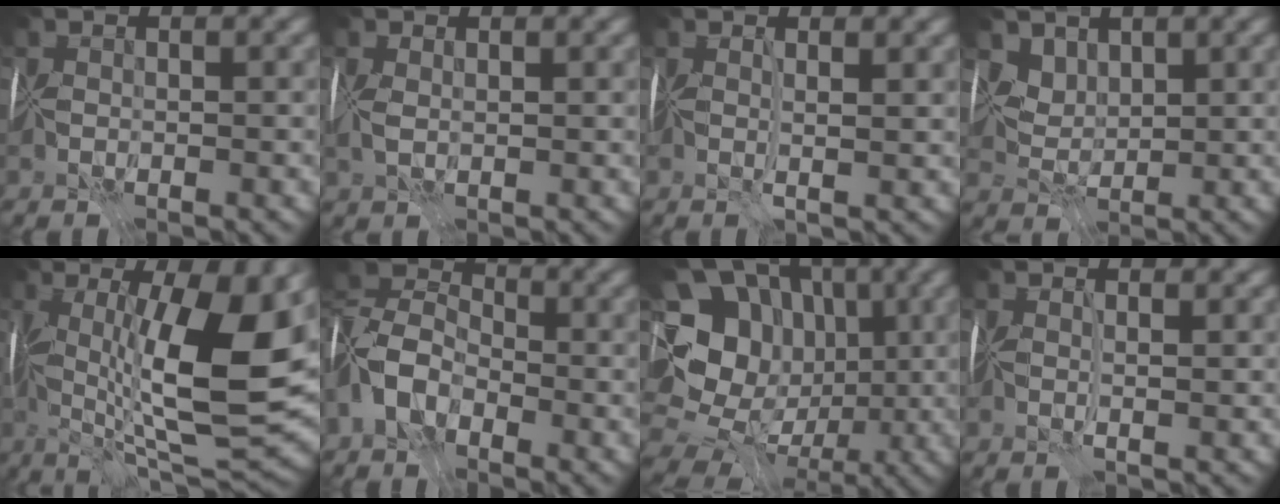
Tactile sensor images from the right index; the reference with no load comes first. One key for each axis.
{"total": 0.8, "fx": 0.6, "fy": 0.0, "fz": 0.5, "tx": -0.014, "ty": 0.002, "tz": 0.014}
{"total": 1.3, "fx": 0.9, "fy": -0.9, "fz": 0.5, "tx": -0.004, "ty": -0.001, "tz": 0.018}
{"total": 2.7, "fx": 2.5, "fy": 0.9, "fz": 0.2, "tx": -0.007, "ty": -0.016, "tz": 0.076}
{"total": 12.1, "fx": 1.0, "fy": 1.9, "fz": 11.9, "tx": -0.177, "ty": -0.005, "tz": 0.022}
{"total": 5.8, "fx": -3.0, "fy": 3.6, "fz": 3.5, "tx": -0.076, "ty": 0.005, "tz": -0.073}
{"total": 14.6, "fx": 1.3, "fy": 12.8, "fz": 7.0, "tx": -0.145, "ty": 0.022, "tz": 0.024}
{"total": 1.2, "fx": 0.6, "fy": -1.0, "fz": -0.1, "tx": 0.008, "ty": -0.001, "tz": 0.014}